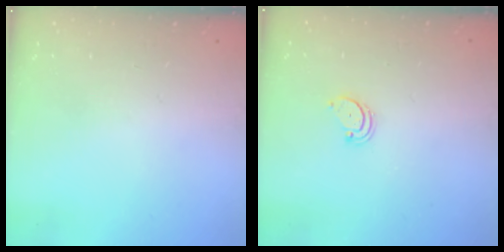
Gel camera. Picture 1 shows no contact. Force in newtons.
{"total": 1.9, "press": 1.9, "slide": 0.2}